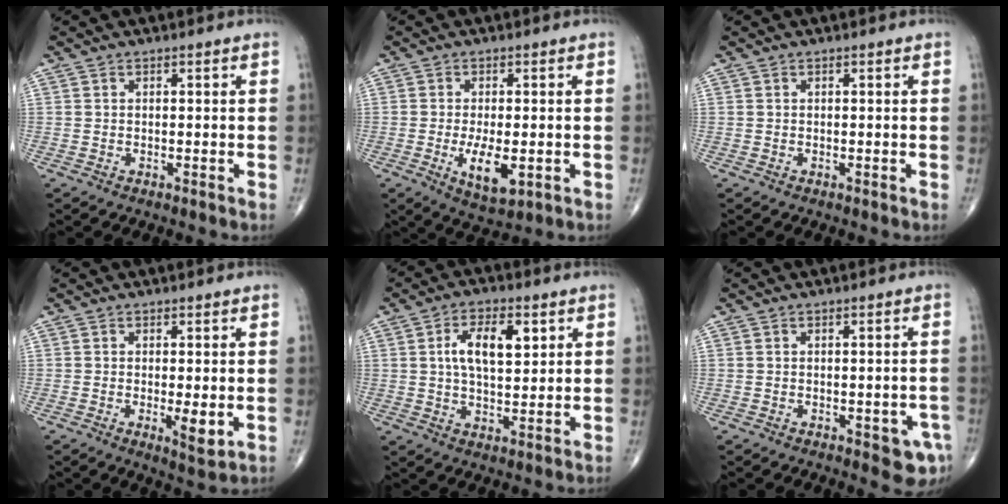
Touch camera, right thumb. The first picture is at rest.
{"total": 7.1, "force": [-1.7, 3.0, 6.3], "torque": [-0.106, -0.015, -0.020]}
{"total": 0.0}
{"total": 4.1, "force": [-0.6, 1.1, 3.9], "torque": [-0.061, -0.014, -0.008]}
{"total": 9.1, "force": [2.6, 4.4, 7.5], "torque": [-0.117, -0.004, 0.045]}
{"total": 5.1, "force": [-2.0, 2.2, 4.2], "torque": [-0.030, 0.004, -0.017]}